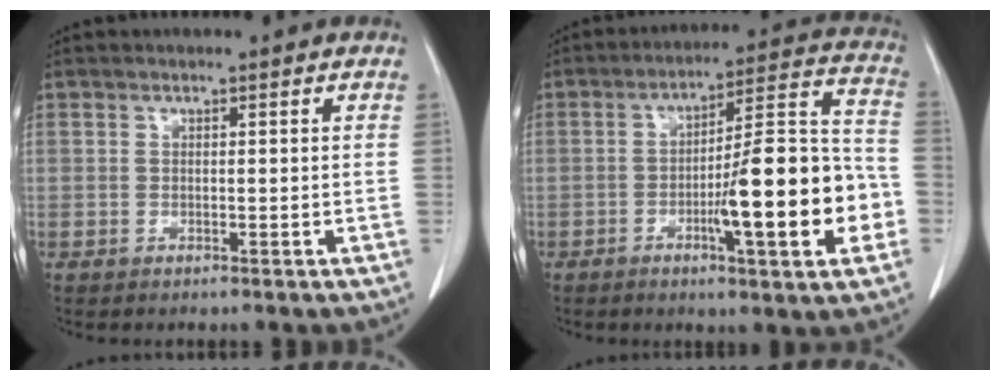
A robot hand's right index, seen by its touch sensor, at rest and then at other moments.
{"total": 17.3, "force": [-4.7, 1.9, 16.5], "torque": [-0.243, 0.011, -0.068]}